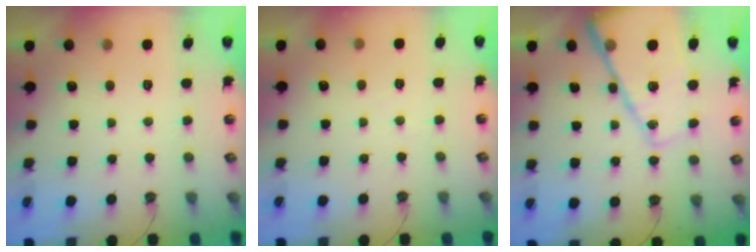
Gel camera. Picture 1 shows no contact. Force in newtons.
{"total": 3.2, "press": 3.1, "slide": 0.6}
{"total": 22.1, "press": 22.0, "slide": 2.4}